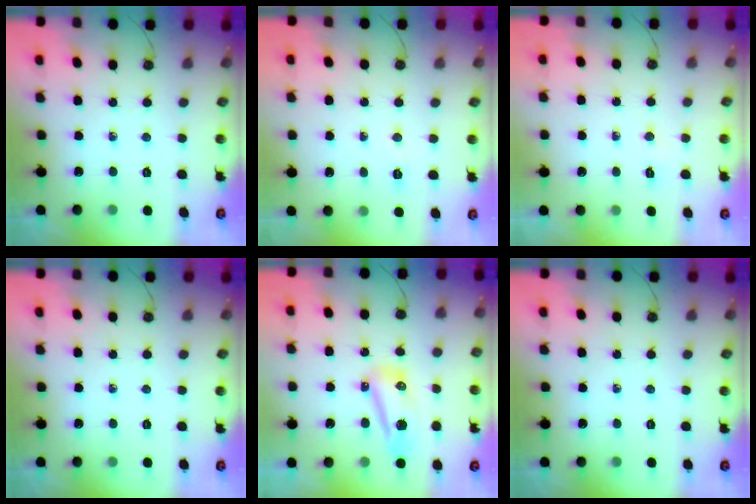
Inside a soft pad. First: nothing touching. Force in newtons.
{"total": 21.7, "press": 6.6, "slide": 20.7}
{"total": 2.8, "press": 2.8, "slide": 0.4}
{"total": 0.0}
{"total": 8.8, "press": 8.6, "slide": 1.8}
{"total": 0.0}